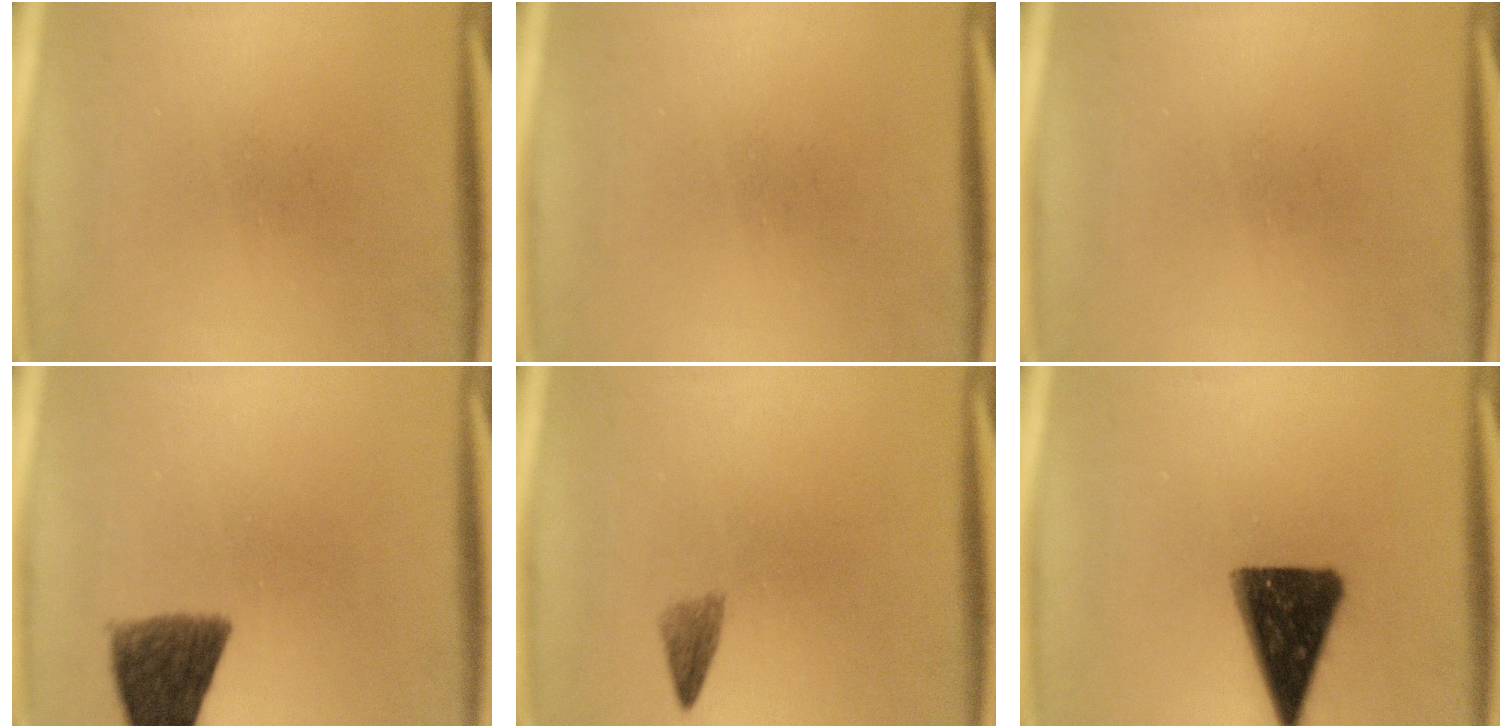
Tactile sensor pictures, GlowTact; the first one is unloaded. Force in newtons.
{"total": 0.0}
{"total": 0.0}
{"total": 9.1}
{"total": 1.7}
{"total": 14.2}